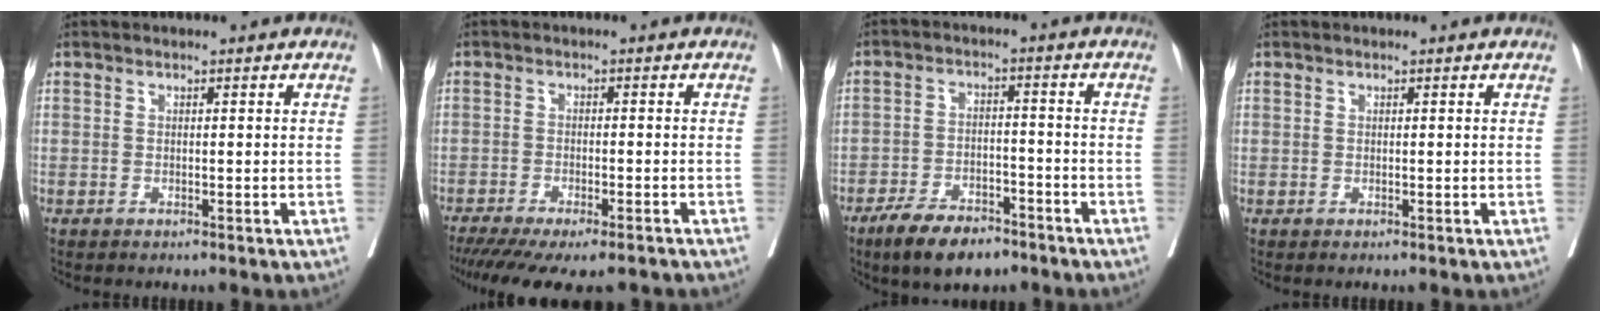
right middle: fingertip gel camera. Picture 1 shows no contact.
{"total": 14.1, "force": [-11.8, 3.0, 7.2], "torque": [-0.136, -0.030, -0.167]}
{"total": 8.7, "force": [-6.5, 3.2, 4.7], "torque": [-0.086, -0.007, -0.112]}
{"total": 0.0}